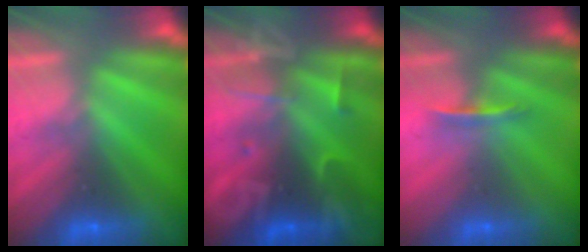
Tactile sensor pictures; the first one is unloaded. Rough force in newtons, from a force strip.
{"total": 2.4}
{"total": 1.2}